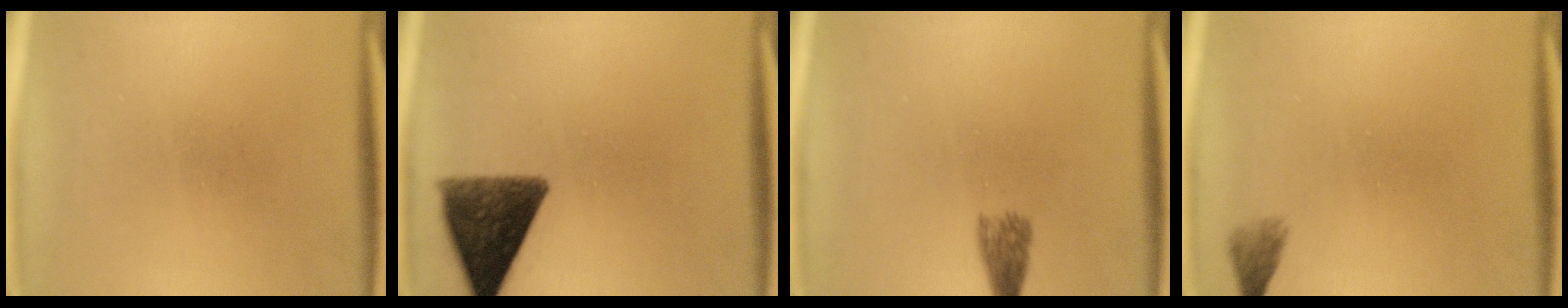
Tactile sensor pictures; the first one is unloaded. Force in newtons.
{"total": 10.7}
{"total": 2.7}
{"total": 1.5}